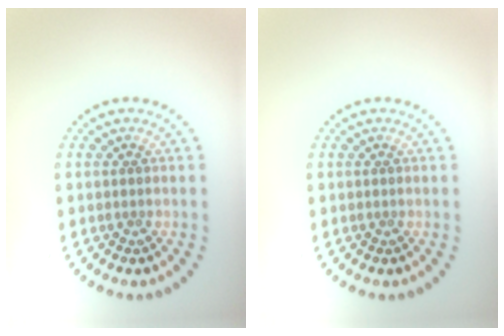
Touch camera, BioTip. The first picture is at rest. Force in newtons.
{"total": 0.0}